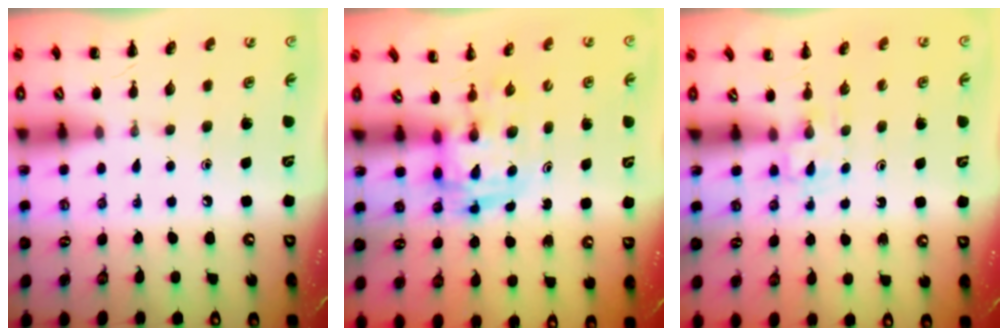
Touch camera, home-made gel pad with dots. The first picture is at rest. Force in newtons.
{"total": 3.0, "press": 3.0, "slide": 0.5}
{"total": 2.6, "press": 2.4, "slide": 1.0}